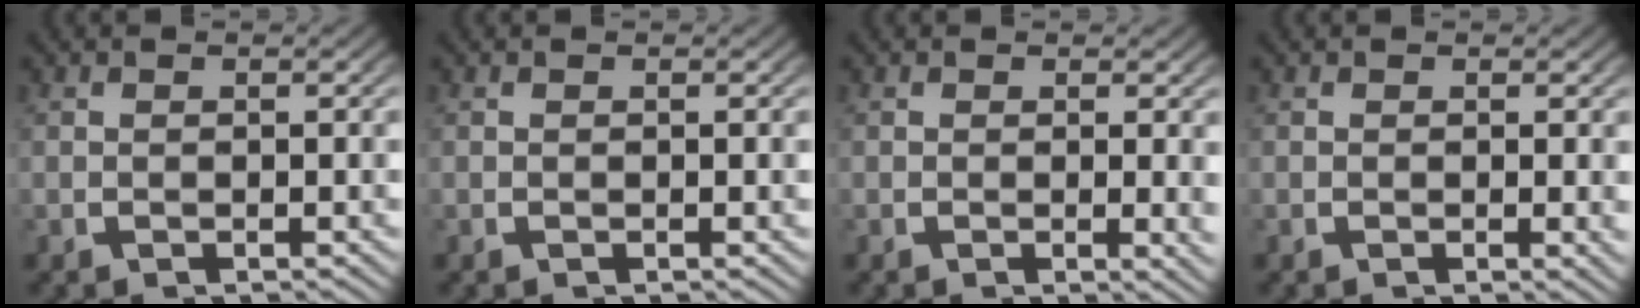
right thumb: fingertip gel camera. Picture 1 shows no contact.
{"total": 0.0}
{"total": 1.4, "force": [0.2, 0.2, 1.4], "torque": [-0.015, -0.006, 0.003]}
{"total": 0.7, "force": [0.1, 0.1, 0.7], "torque": [-0.009, -0.003, 0.003]}